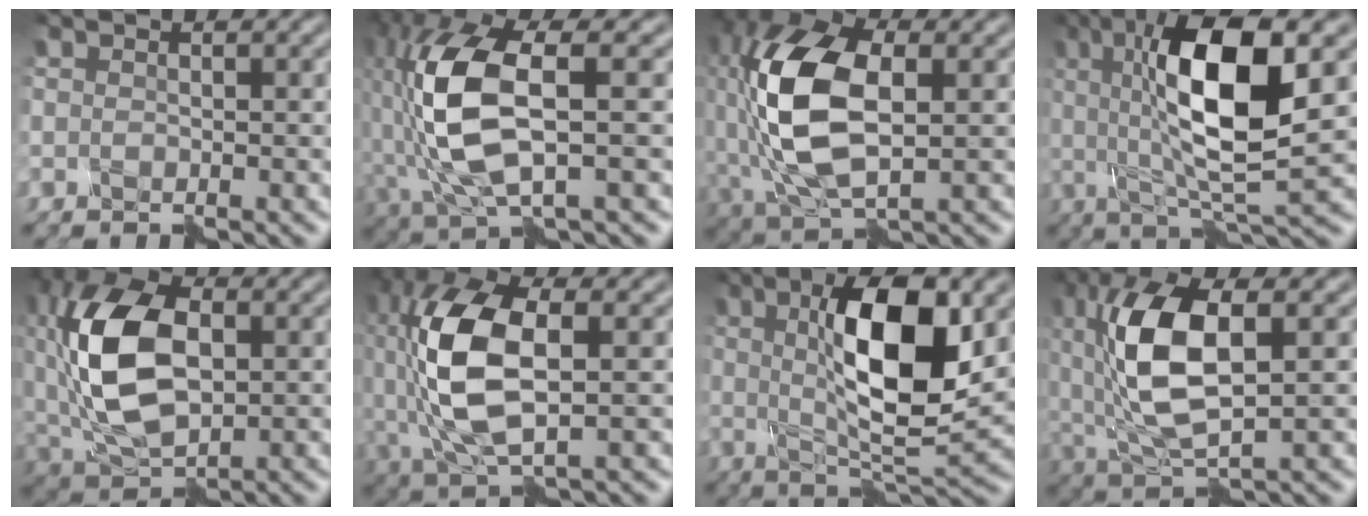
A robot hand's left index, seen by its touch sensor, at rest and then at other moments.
{"total": 9.4, "force": [-0.8, 3.6, 8.6], "torque": [-0.205, 0.009, -0.010]}
{"total": 11.7, "force": [-0.2, 6.5, 9.8], "torque": [-0.224, 0.012, -0.005]}
{"total": 11.1, "force": [1.6, 2.9, 10.6], "torque": [-0.179, 0.008, 0.032]}
{"total": 11.1, "force": [0.8, 6.6, 8.9], "torque": [-0.202, 0.018, 0.011]}
{"total": 10.4, "force": [-0.3, 5.0, 9.1], "torque": [-0.211, 0.008, -0.003]}
{"total": 9.9, "force": [1.7, 2.7, 9.4], "torque": [-0.150, 0.001, 0.033]}
{"total": 9.5, "force": [1.0, 4.2, 8.5], "torque": [-0.187, 0.010, 0.021]}